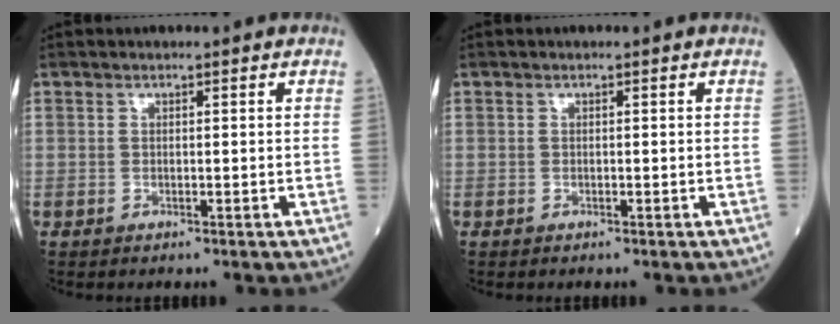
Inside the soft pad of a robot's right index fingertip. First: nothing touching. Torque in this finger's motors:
{"motor_torque": [-0.03, -0.02, 0.00, 0.00]}